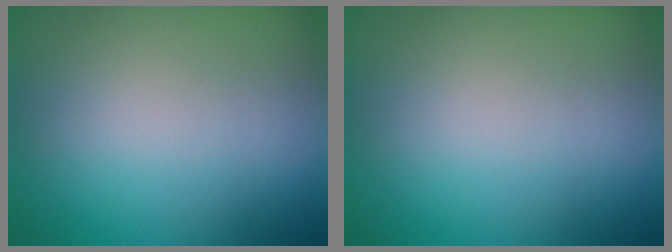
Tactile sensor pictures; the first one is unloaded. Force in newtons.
{"total": 0.0}